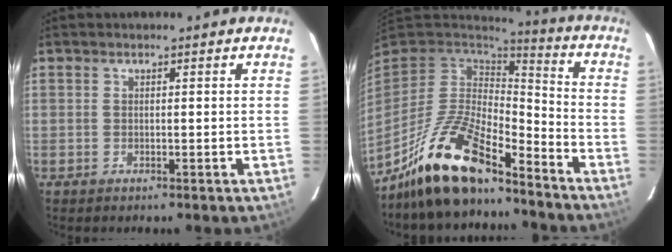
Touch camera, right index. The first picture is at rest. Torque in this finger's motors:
{"motor_torque": [0.59, -0.68, 0.79, 0.21]}